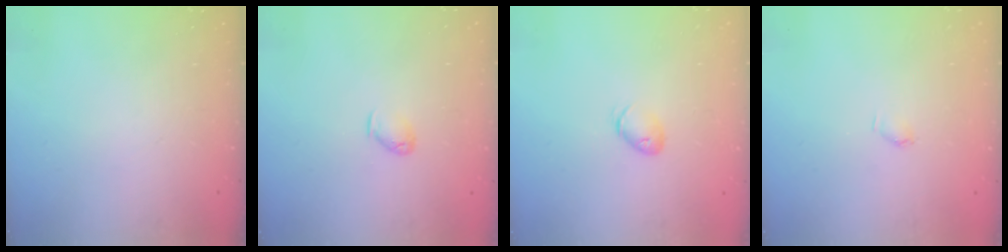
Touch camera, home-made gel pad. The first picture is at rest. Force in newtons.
{"total": 3.9, "press": 3.8, "slide": 0.8}
{"total": 5.7, "press": 5.6, "slide": 1.2}
{"total": 3.5, "press": 3.4, "slide": 0.7}